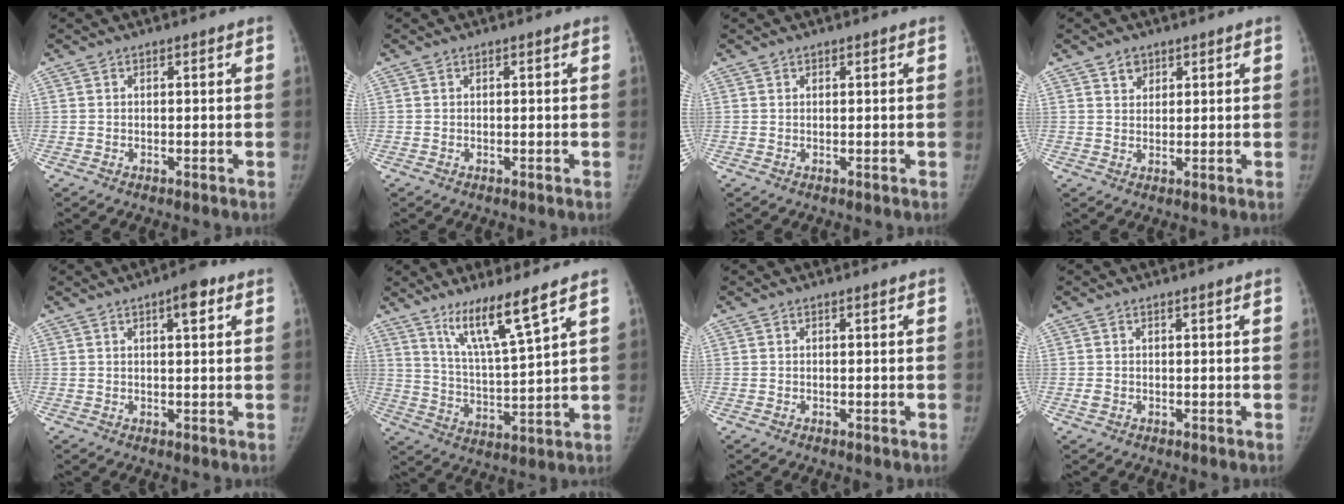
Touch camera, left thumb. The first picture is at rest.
{"total": 0.0}
{"total": 0.0}
{"total": 2.5, "force": [1.6, 1.8, 0.6], "torque": [0.005, -0.010, 0.026]}
{"total": 4.2, "force": [1.9, 1.3, 3.5], "torque": [-0.043, -0.003, 0.023]}
{"total": 12.5, "force": [8.7, 0.3, 9.0], "torque": [-0.161, -0.063, 0.172]}
{"total": 0.0}
{"total": 0.9, "force": [0.0, 0.6, 0.6], "torque": [-0.010, 0.003, 0.005]}